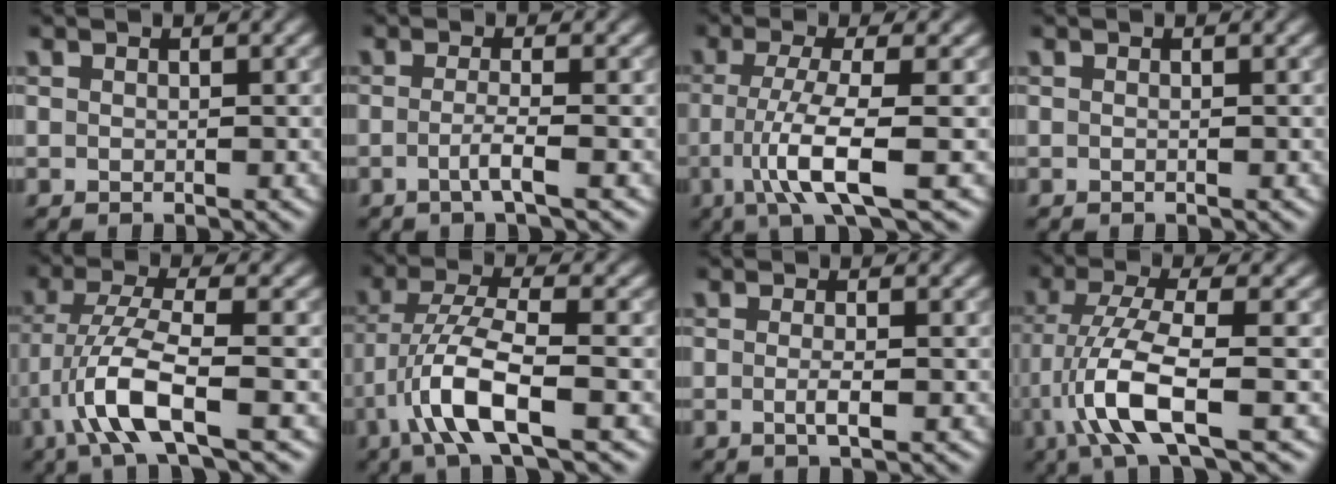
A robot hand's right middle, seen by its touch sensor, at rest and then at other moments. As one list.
[{"total": 2.2, "force": [-0.6, 0.4, 2.1], "torque": [-0.036, -0.002, -0.018]}, {"total": 6.0, "force": [-1.7, 1.1, 5.7], "torque": [-0.104, -0.006, -0.034]}, {"total": 0.0}, {"total": 6.1, "force": [-2.6, 1.4, 5.4], "torque": [-0.108, 0.003, -0.056]}, {"total": 6.4, "force": [-2.7, 1.6, 5.5], "torque": [-0.110, 0.006, -0.059]}, {"total": 1.8, "force": [-0.3, 0.4, 1.7], "torque": [-0.030, -0.004, -0.008]}, {"total": 6.8, "force": [-2.3, 1.7, 6.2], "torque": [-0.127, 0.000, -0.049]}]